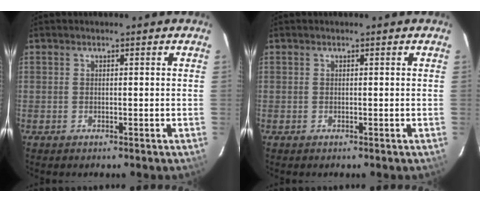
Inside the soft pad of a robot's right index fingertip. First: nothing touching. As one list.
[{"total": 0.0}]